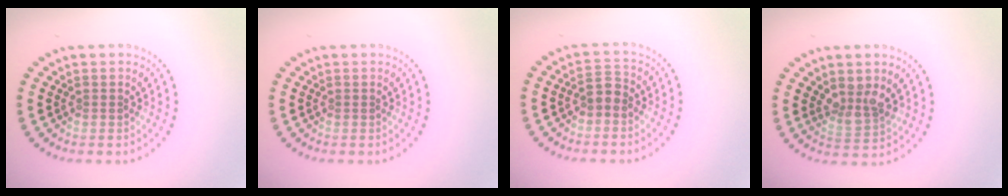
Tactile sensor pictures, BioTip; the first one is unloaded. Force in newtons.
{"total": 0.0}
{"total": 1.5, "press": 1.5, "slide": 0.5}
{"total": 2.8, "press": 2.2, "slide": 1.6}